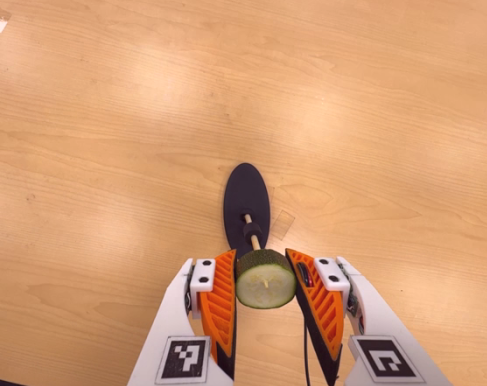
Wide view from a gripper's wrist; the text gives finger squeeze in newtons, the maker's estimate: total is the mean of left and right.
{"total": 10.3, "left": 9.8, "right": 10.7}